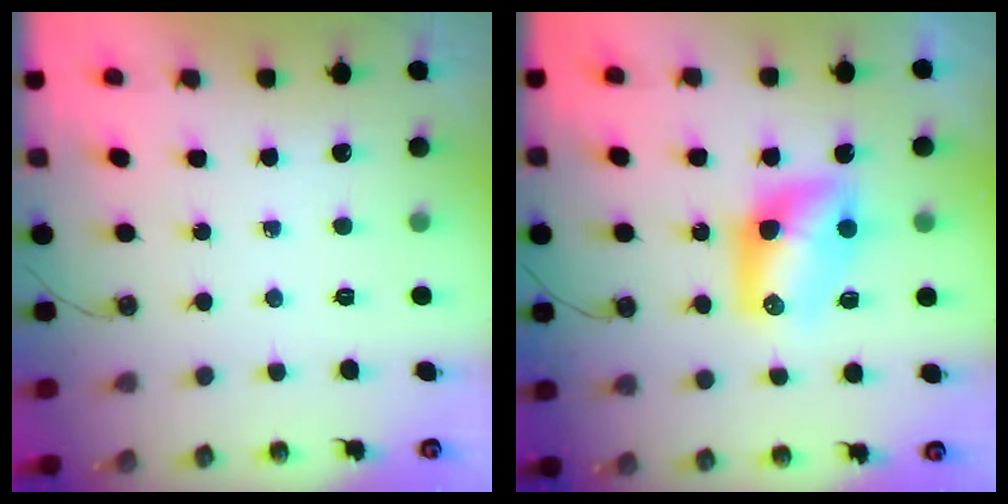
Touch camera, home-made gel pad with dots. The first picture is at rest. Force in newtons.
{"total": 10.5, "press": 10.4, "slide": 1.5}